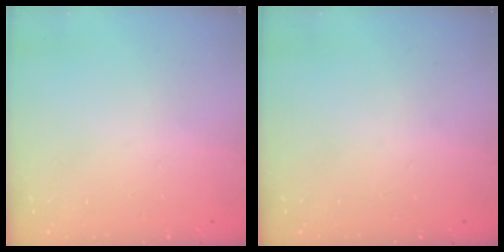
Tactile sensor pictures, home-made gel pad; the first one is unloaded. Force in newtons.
{"total": 0.0}